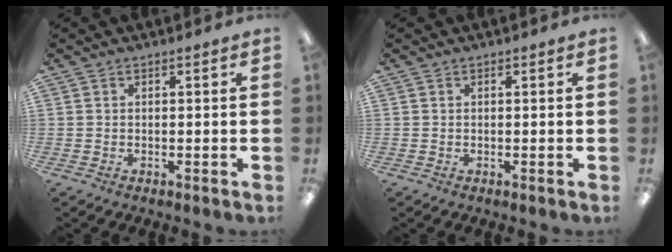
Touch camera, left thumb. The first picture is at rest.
{"total": 0.0}